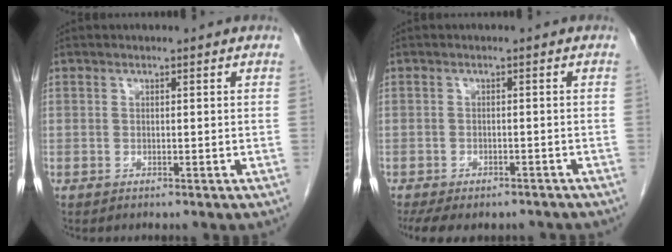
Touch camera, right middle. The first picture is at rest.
{"total": 10.2, "force": [-8.2, 4.1, 4.4], "torque": [-0.088, -0.007, -0.106]}